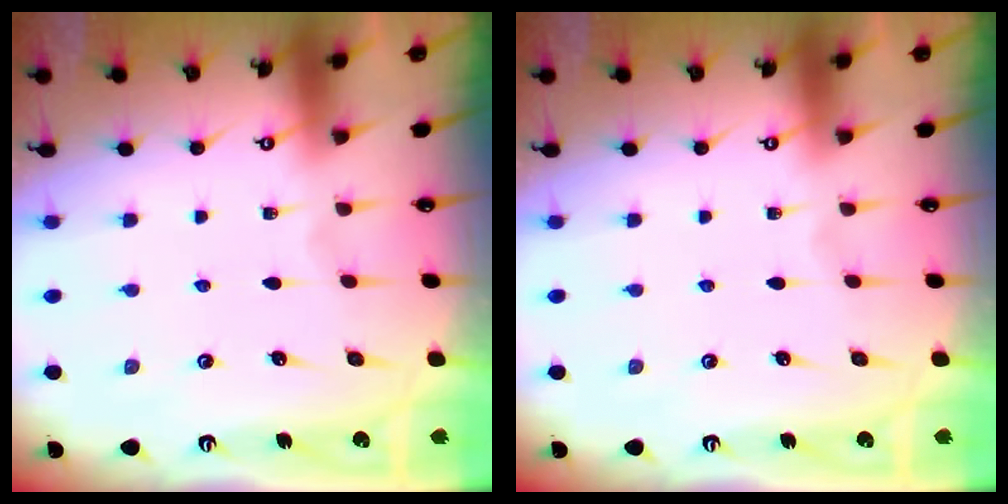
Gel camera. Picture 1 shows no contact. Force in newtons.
{"total": 0.0}